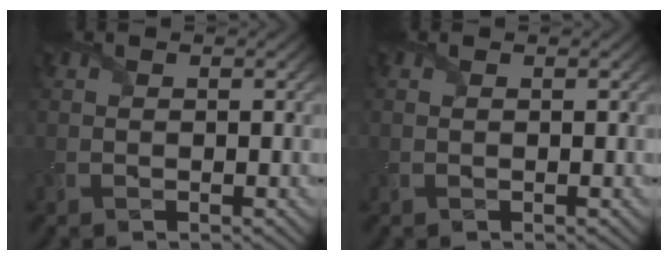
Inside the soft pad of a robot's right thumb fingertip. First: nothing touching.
{"total": 0.0}